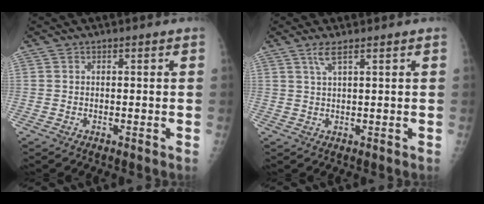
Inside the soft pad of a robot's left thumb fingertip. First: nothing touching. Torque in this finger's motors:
{"motor_torque": [0.33, -0.08, 0.32, -0.07, 0.13]}